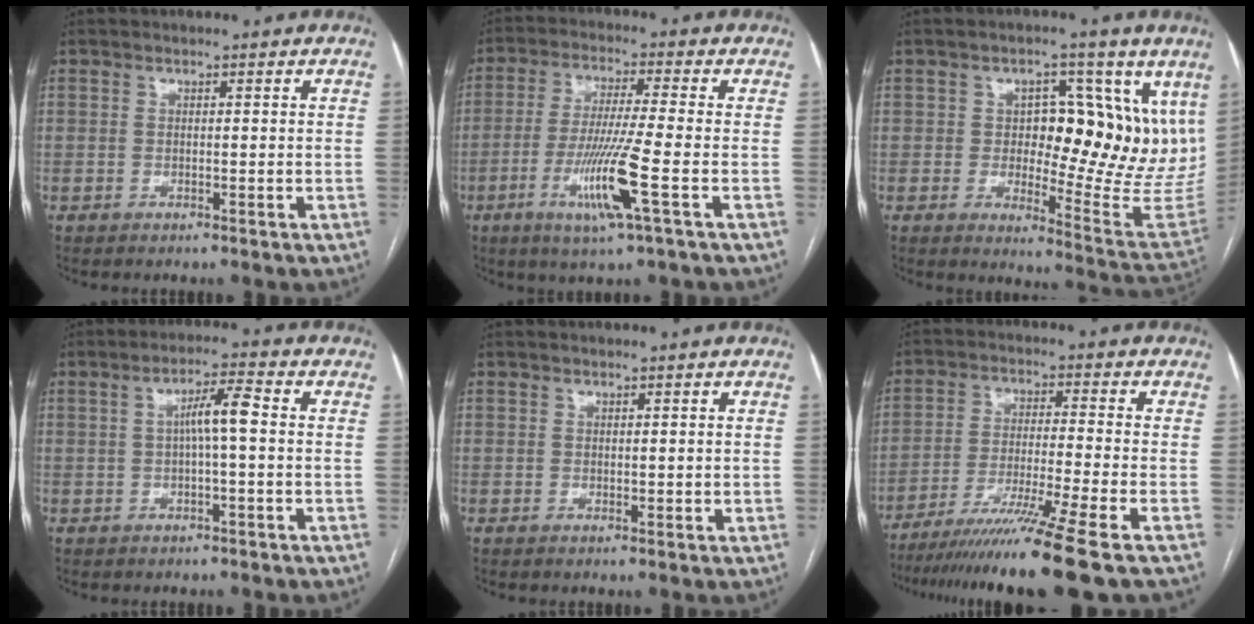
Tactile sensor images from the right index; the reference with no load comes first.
{"total": 10.2, "force": [-3.6, -1.0, 9.5], "torque": [-0.187, -0.019, -0.070]}
{"total": 16.0, "force": [5.4, 7.4, 13.1], "torque": [-0.158, 0.005, 0.078]}
{"total": 4.8, "force": [0.3, 0.5, 4.8], "torque": [-0.083, 0.015, 0.004]}
{"total": 0.8, "force": [0.2, 0.6, 0.5], "torque": [-0.004, -0.001, 0.004]}
{"total": 14.0, "force": [-10.5, -2.9, 8.9], "torque": [-0.151, -0.047, -0.172]}